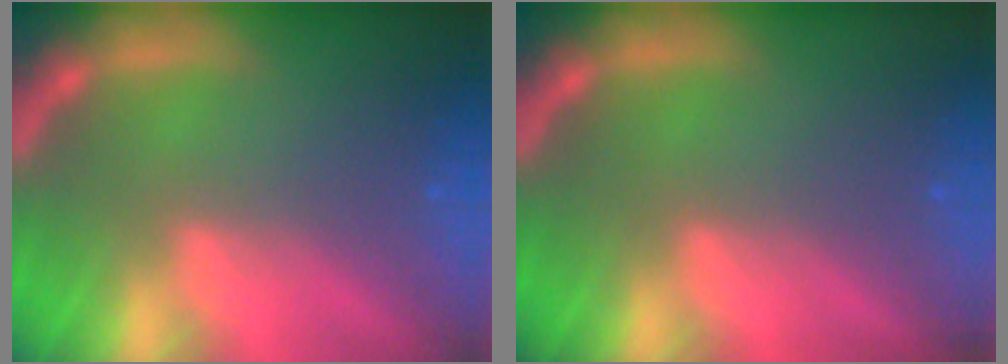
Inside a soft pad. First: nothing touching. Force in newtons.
{"total": 0.0}